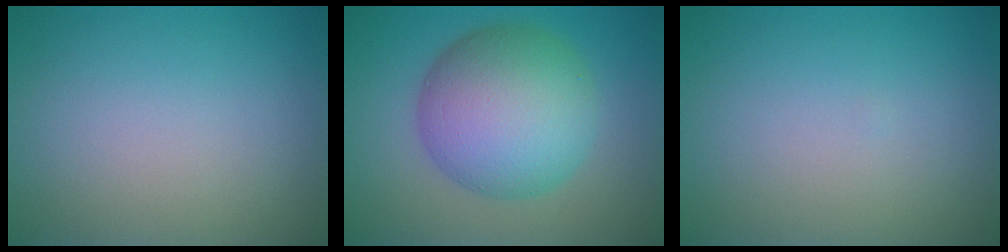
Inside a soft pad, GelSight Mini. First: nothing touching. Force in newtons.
{"total": 10.1, "press": 10.1, "slide": 0.3}
{"total": 0.0}